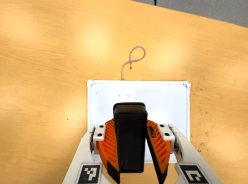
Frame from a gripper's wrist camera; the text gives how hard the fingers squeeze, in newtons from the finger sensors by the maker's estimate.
{"total": 9.8, "left": 8.8, "right": 10.8}